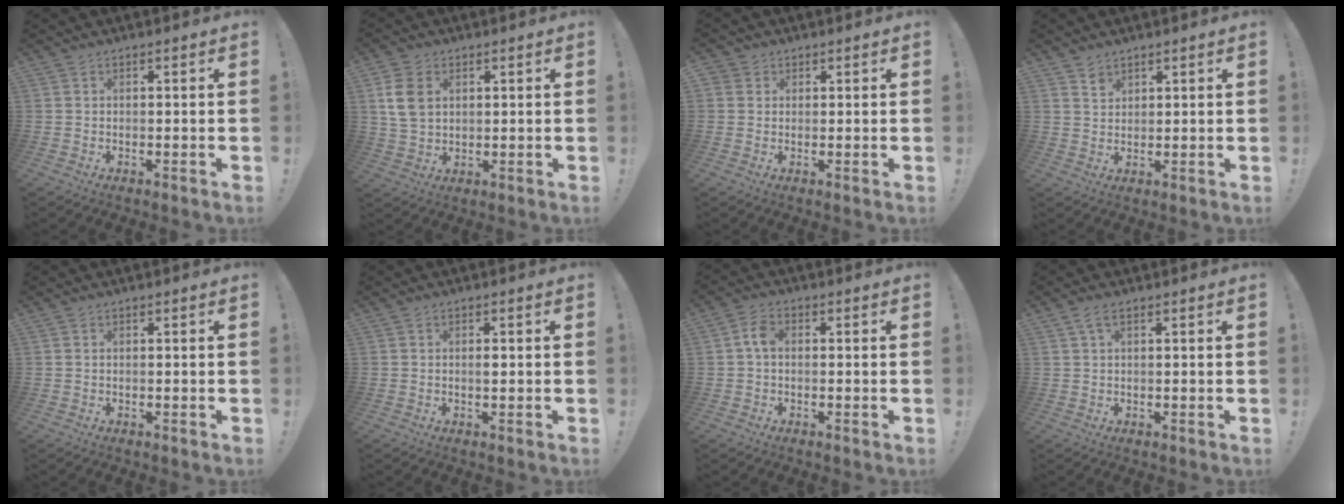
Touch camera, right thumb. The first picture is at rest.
{"total": 8.5, "force": [2.7, 5.9, 5.5], "torque": [-0.113, -0.002, 0.053]}
{"total": 2.3, "force": [1.0, 2.0, 0.5], "torque": [-0.014, 0.000, 0.019]}
{"total": 2.6, "force": [2.2, 1.4, 0.4], "torque": [-0.003, -0.017, 0.040]}
{"total": 0.0}
{"total": 1.1, "force": [0.0, 0.5, 1.0], "torque": [-0.010, -0.002, -0.004]}
{"total": 3.9, "force": [0.1, 2.2, 3.2], "torque": [-0.063, 0.015, 0.004]}
{"total": 2.8, "force": [1.4, 1.1, 2.2], "torque": [-0.047, 0.004, 0.027]}